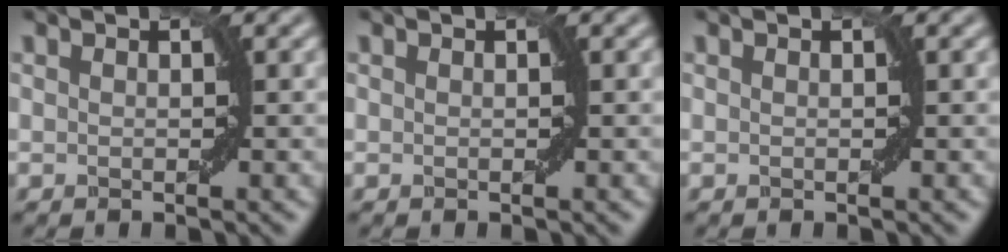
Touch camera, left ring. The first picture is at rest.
{"total": 0.0}
{"total": 0.0}